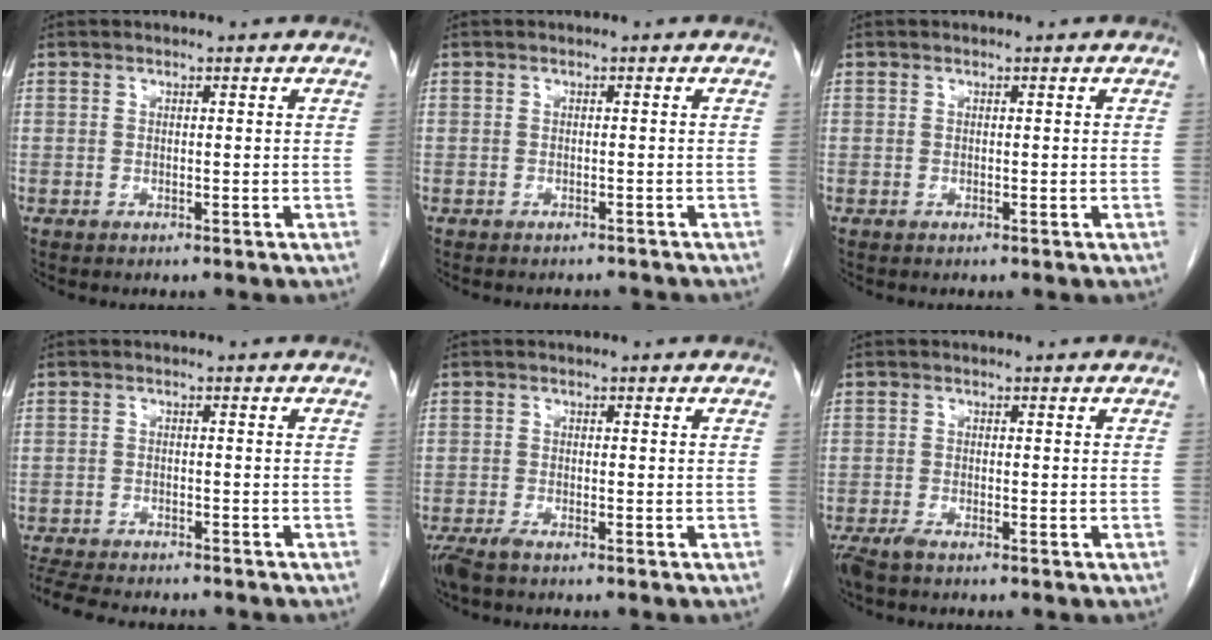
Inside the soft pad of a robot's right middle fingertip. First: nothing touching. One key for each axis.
{"total": 2.7, "fx": -2.6, "fy": 0.8, "fz": 0.2, "tx": 0.001, "ty": -0.002, "tz": -0.032}
{"total": 0.0}
{"total": 10.9, "fx": -9.6, "fy": 2.5, "fz": 4.6, "tx": -0.086, "ty": -0.011, "tz": -0.137}
{"total": 2.7, "fx": -2.0, "fy": 0.5, "fz": 1.6, "tx": -0.035, "ty": -0.008, "tz": -0.038}
{"total": 2.4, "fx": -1.9, "fy": 0.5, "fz": 1.4, "tx": -0.032, "ty": -0.007, "tz": -0.034}